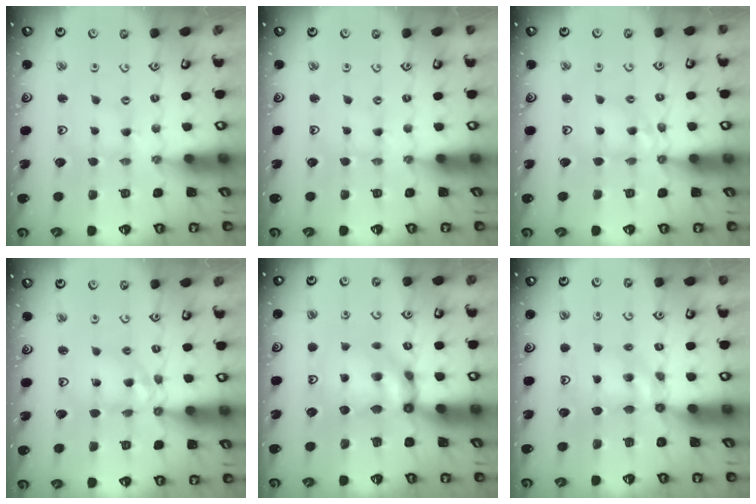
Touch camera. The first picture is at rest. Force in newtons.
{"total": 0.0}
{"total": 7.4, "press": 7.4, "slide": 0.8}
{"total": 10.2, "press": 10.2, "slide": 1.0}
{"total": 8.3, "press": 8.2, "slide": 0.6}
{"total": 5.1, "press": 5.1, "slide": 0.4}